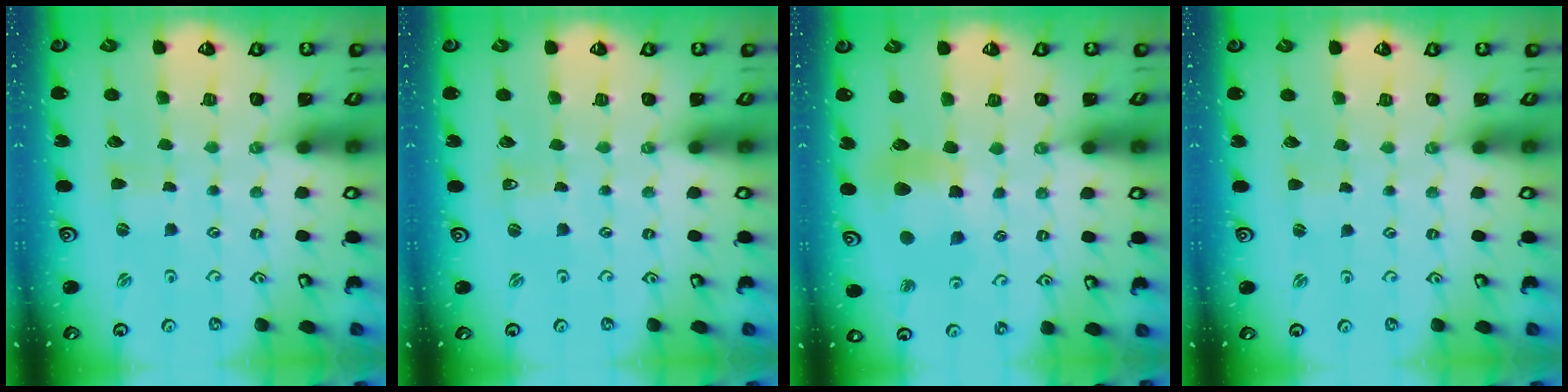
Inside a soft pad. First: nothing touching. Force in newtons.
{"total": 0.0}
{"total": 8.9, "press": 8.8, "slide": 1.5}
{"total": 0.9, "press": 0.9, "slide": 0.2}